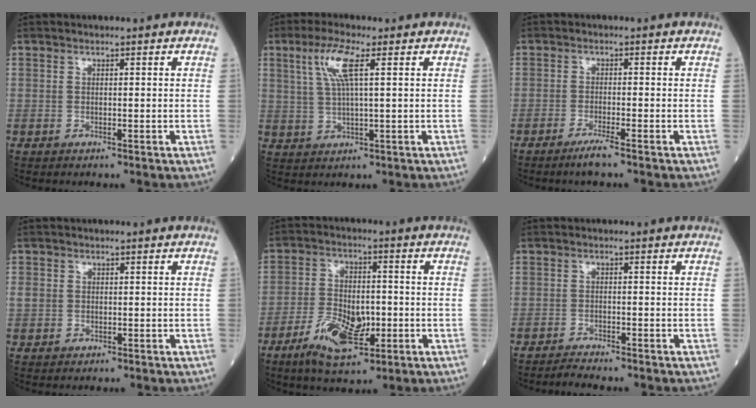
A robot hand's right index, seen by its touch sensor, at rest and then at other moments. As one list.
[{"total": 6.3, "force": [2.5, 0.6, 5.8], "torque": [-0.123, 0.008, 0.051]}, {"total": 2.7, "force": [-2.0, -0.3, 1.8], "torque": [-0.042, -0.006, -0.039]}, {"total": 2.0, "force": [0.2, 1.8, 1.0], "torque": [-0.028, 0.012, 0.008]}, {"total": 9.4, "force": [-3.7, 4.0, 7.7], "torque": [-0.154, -0.001, -0.061]}, {"total": 2.0, "force": [-2.0, -0.2, 0.4], "torque": [-0.011, -0.007, -0.034]}]